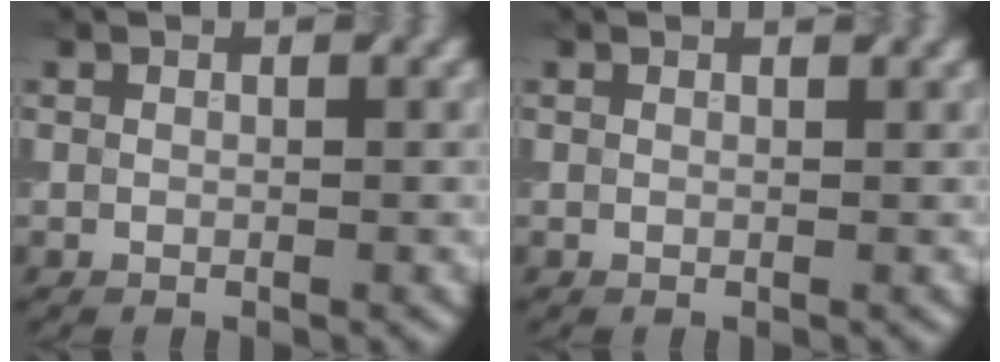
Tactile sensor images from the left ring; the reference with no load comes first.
{"total": 0.0}